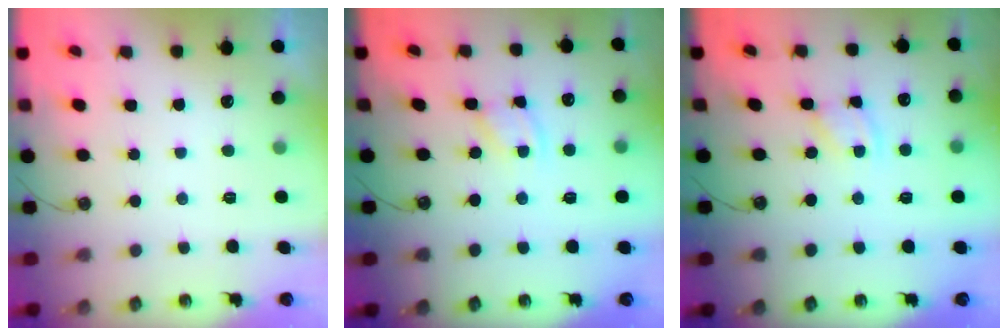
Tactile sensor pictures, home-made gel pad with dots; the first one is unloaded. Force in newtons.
{"total": 2.6, "press": 2.6, "slide": 0.1}
{"total": 1.9, "press": 1.9, "slide": 0.3}